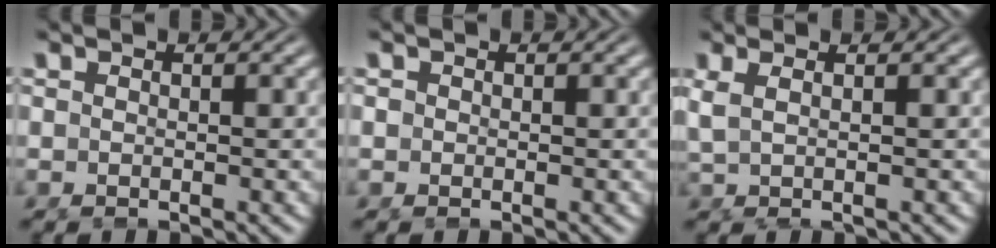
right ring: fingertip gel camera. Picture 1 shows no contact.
{"total": 0.8, "force": [0.0, 0.8, 0.2], "torque": [-0.011, -0.005, 0.002]}
{"total": 1.8, "force": [0.5, 0.2, 1.7], "torque": [-0.040, -0.001, 0.020]}